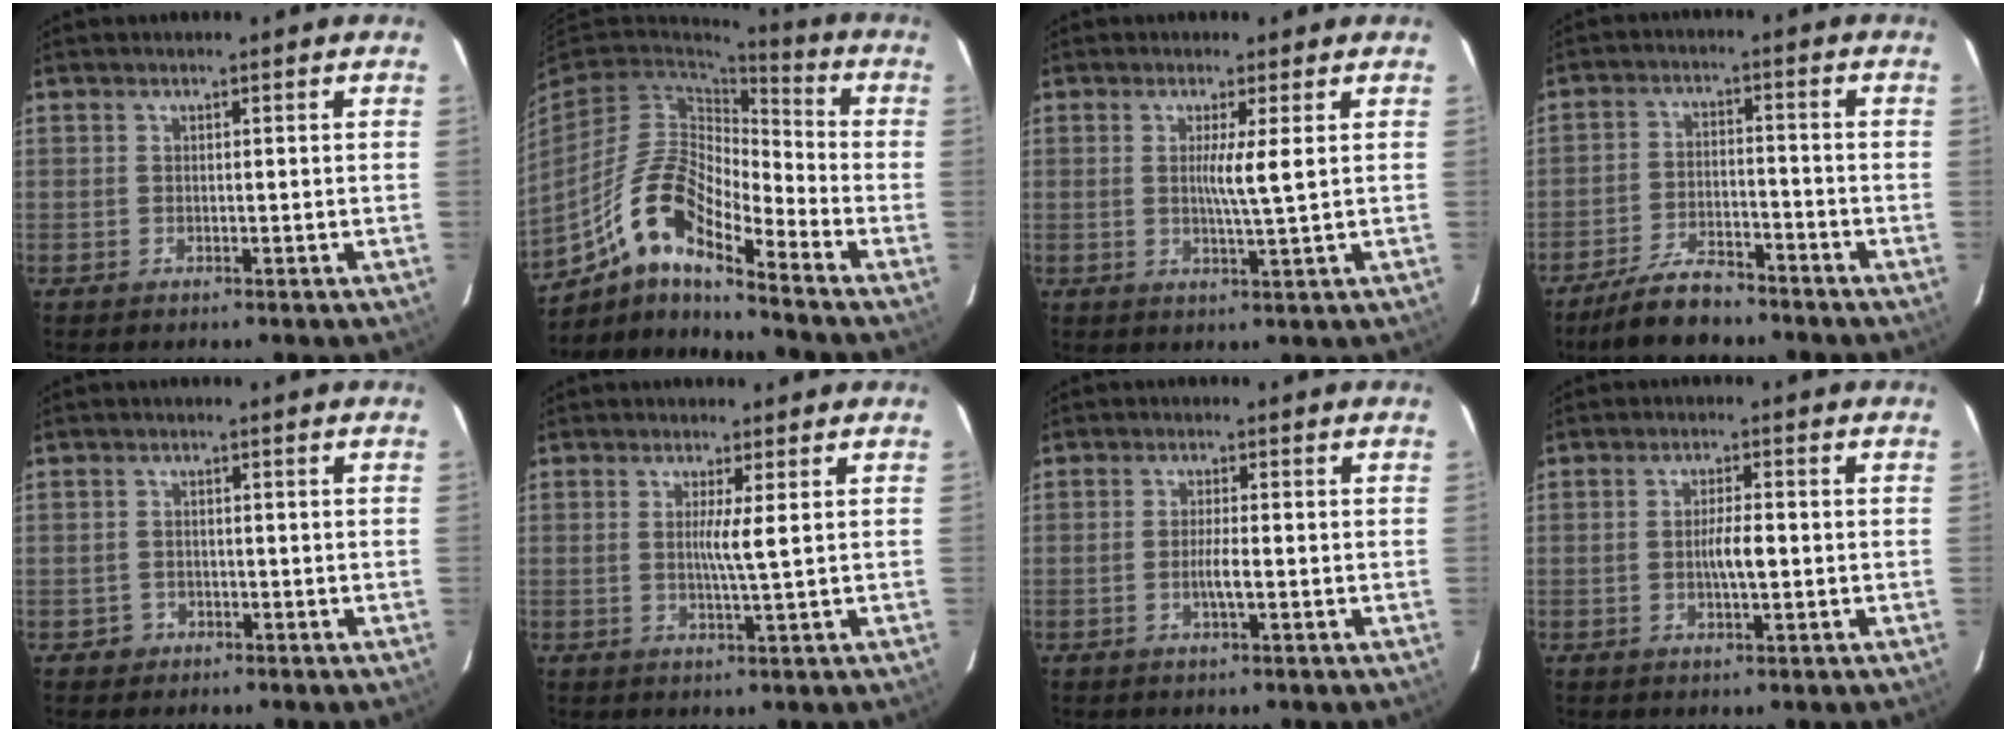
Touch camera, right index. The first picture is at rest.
{"total": 13.6, "force": [-9.3, 3.1, 9.4], "torque": [-0.190, 0.017, -0.170]}
{"total": 3.7, "force": [0.7, -0.8, 3.6], "torque": [-0.066, -0.009, 0.010]}
{"total": 7.9, "force": [-6.9, 2.1, 3.4], "torque": [-0.067, -0.013, -0.124]}
{"total": 1.5, "force": [-0.8, 1.3, -0.1], "torque": [0.000, 0.006, -0.014]}
{"total": 2.7, "force": [0.4, -0.7, 2.6], "torque": [-0.049, -0.006, 0.007]}
{"total": 2.3, "force": [-0.6, 0.0, 2.2], "torque": [-0.044, -0.001, -0.011]}
{"total": 3.5, "force": [-0.5, 0.6, 3.4], "torque": [-0.063, 0.001, -0.008]}